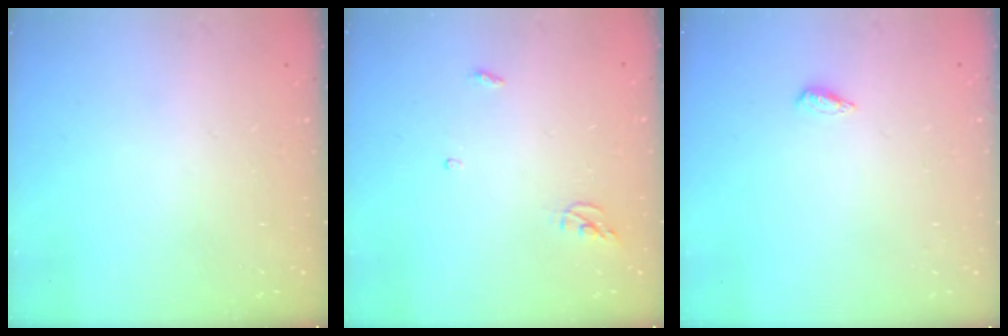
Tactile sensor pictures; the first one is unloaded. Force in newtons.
{"total": 3.8, "press": 3.8, "slide": 0.4}
{"total": 2.7, "press": 2.7, "slide": 0.5}